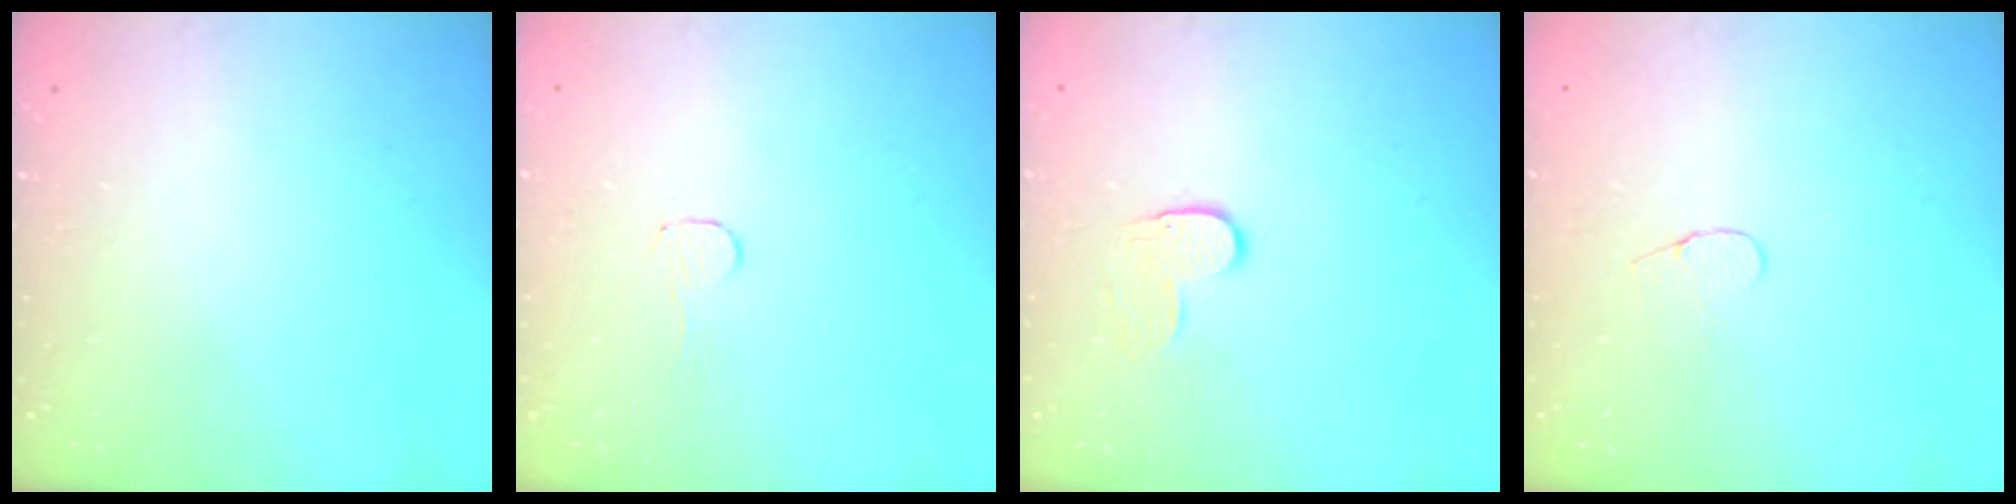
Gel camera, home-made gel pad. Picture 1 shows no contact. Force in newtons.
{"total": 3.2, "press": 3.1, "slide": 0.3}
{"total": 3.6, "press": 3.6, "slide": 0.3}
{"total": 4.0, "press": 4.0, "slide": 0.4}